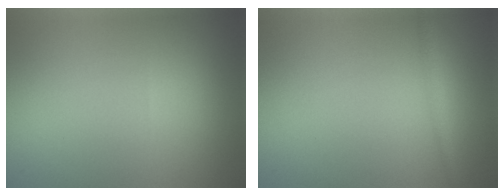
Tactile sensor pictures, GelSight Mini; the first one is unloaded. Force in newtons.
{"total": 1.2, "press": 1.2, "slide": 0.1}